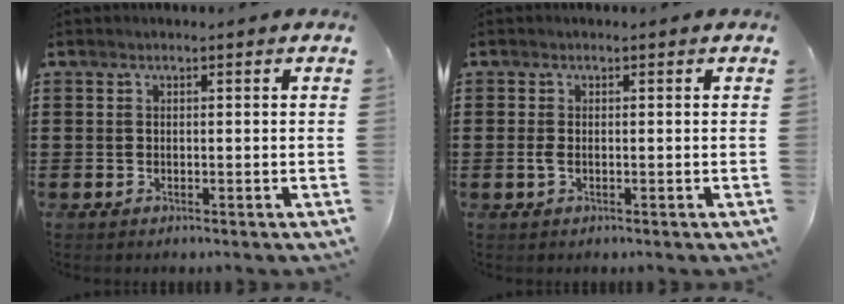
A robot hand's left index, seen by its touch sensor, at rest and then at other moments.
{"total": 1.0, "force": [-0.2, 0.3, 1.0], "torque": [-0.027, -0.004, -0.005]}